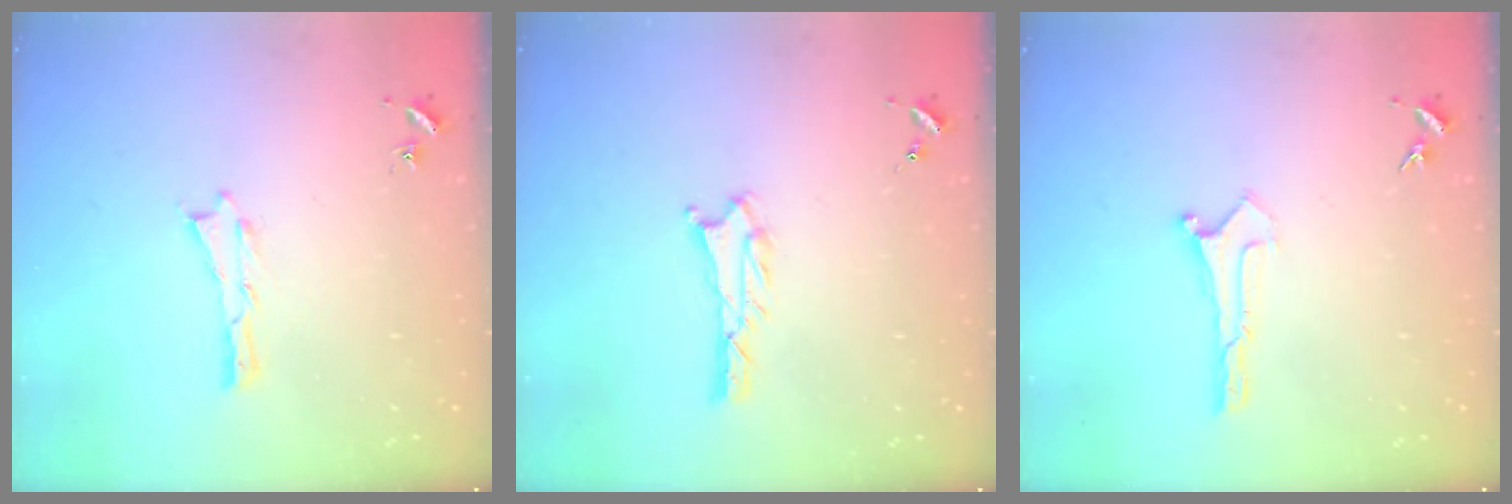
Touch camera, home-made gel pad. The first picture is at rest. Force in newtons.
{"total": 0.7, "press": 0.7, "slide": 0.1}
{"total": 0.0}